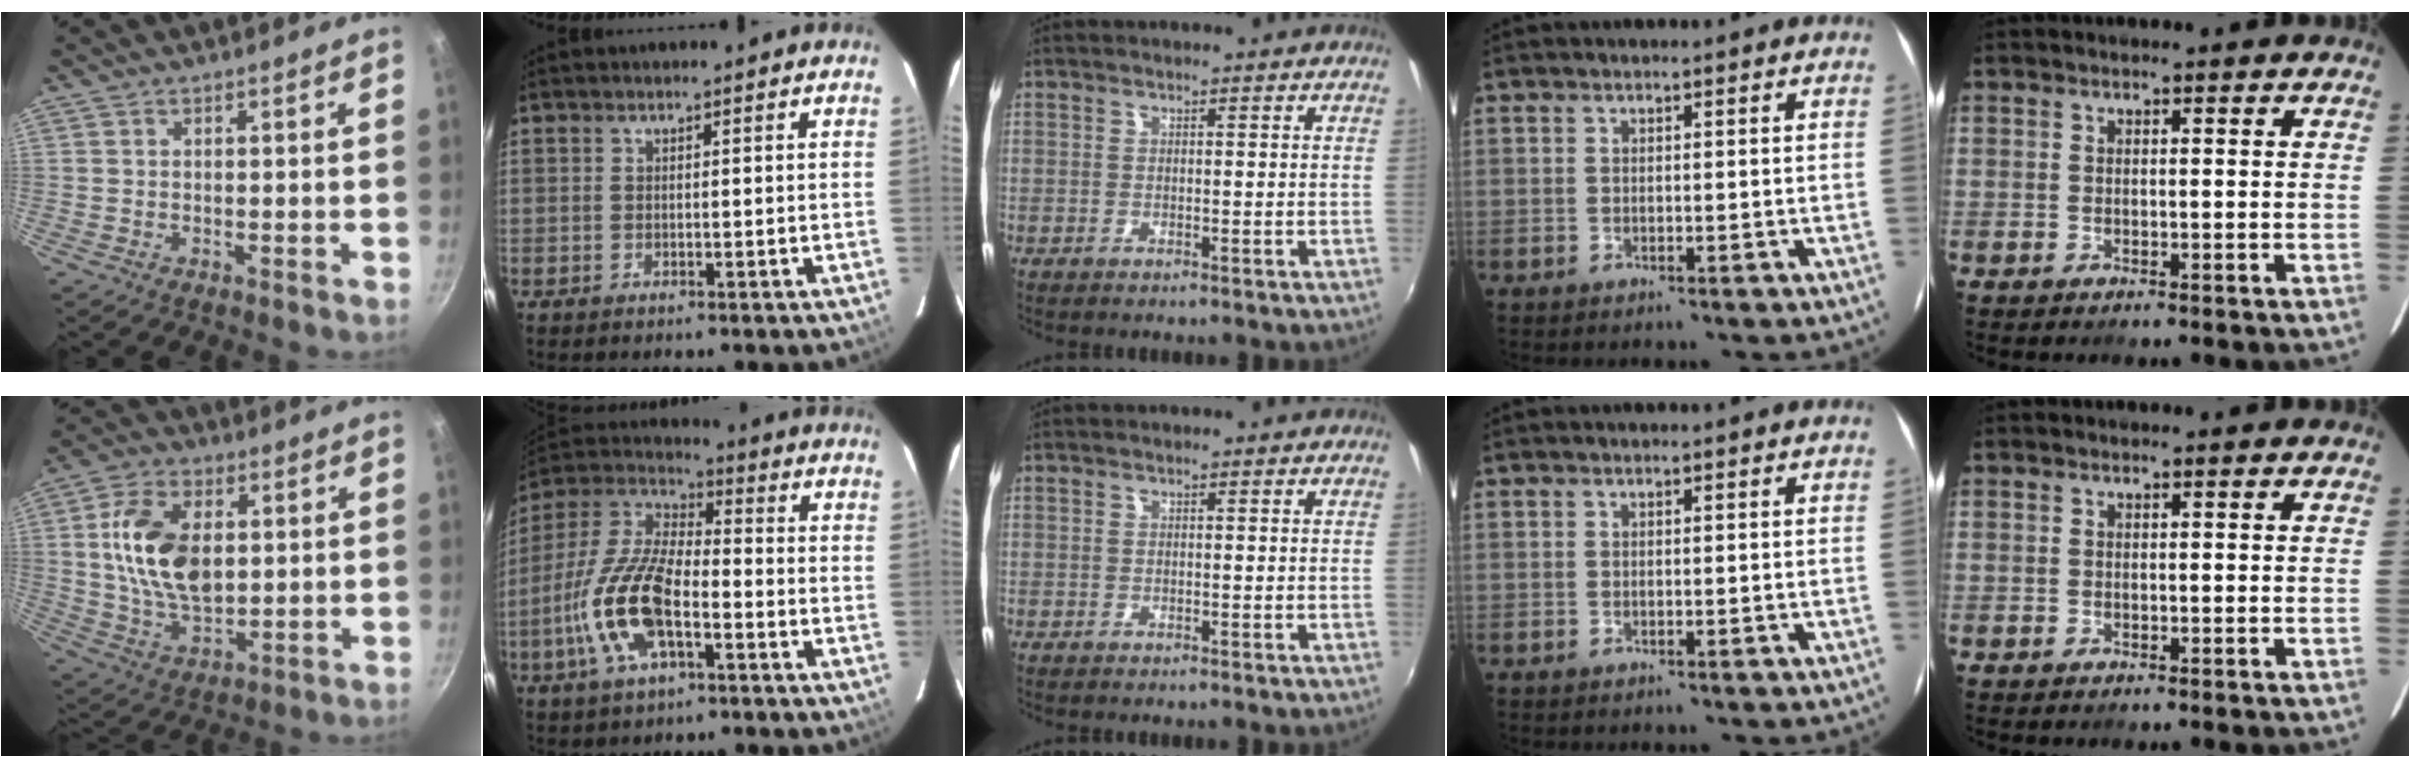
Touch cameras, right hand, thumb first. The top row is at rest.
{"thumb": {"total": 15.4, "force": [2.2, 9.4, 12.0], "torque": [-0.198, -0.006, 0.042]}, "index": {"total": 15.9, "force": [-5.8, 6.4, 13.4], "torque": [-0.284, -0.006, -0.115]}}